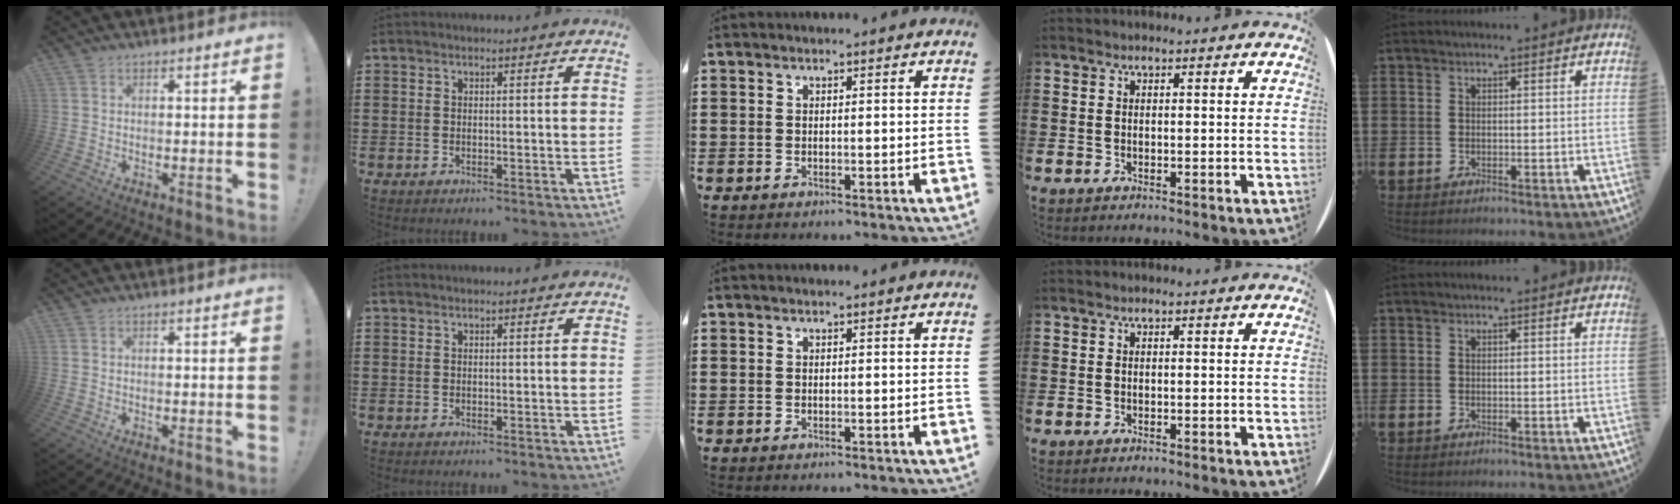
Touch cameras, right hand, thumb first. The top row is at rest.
{}